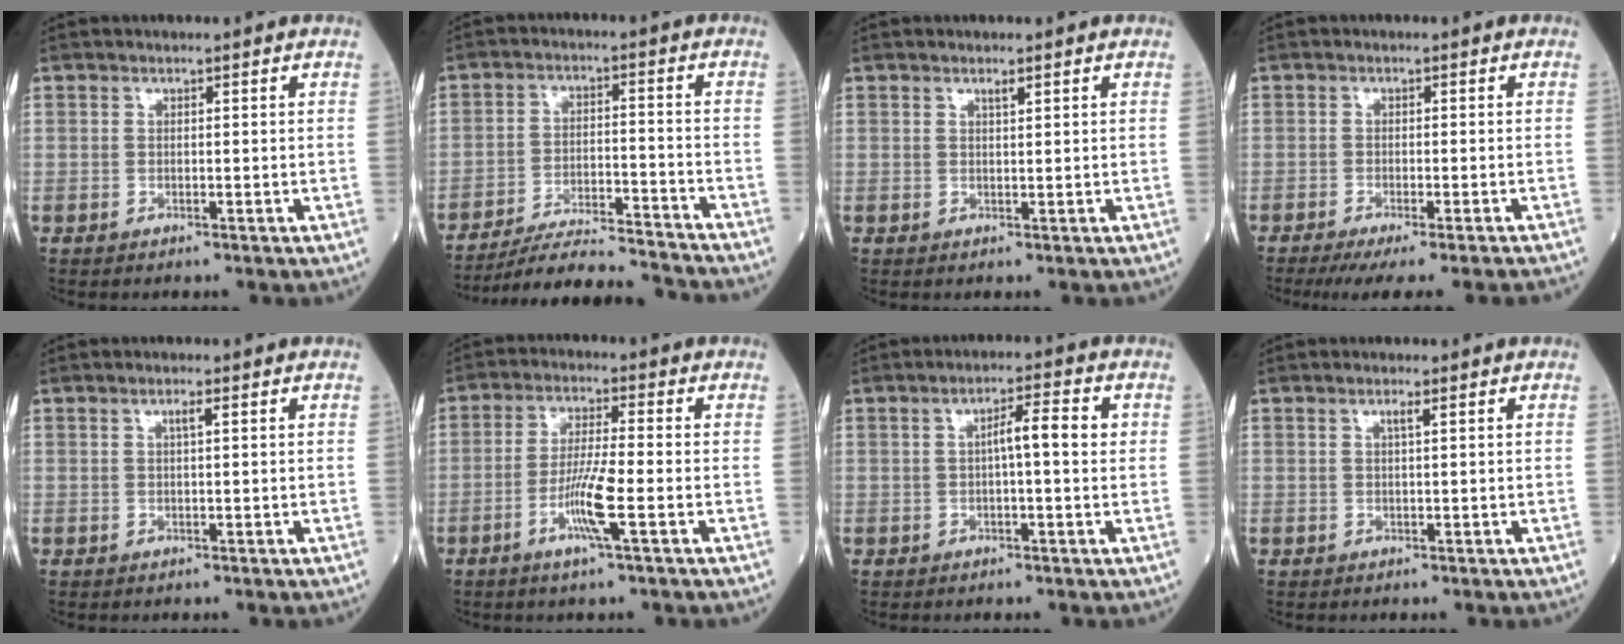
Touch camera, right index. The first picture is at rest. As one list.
[{"total": 14.5, "force": [-13.9, 0.4, 4.2], "torque": [-0.065, -0.004, -0.212]}, {"total": 0.9, "force": [0.6, 0.0, 0.6], "torque": [-0.012, -0.001, 0.010]}, {"total": 12.0, "force": [-10.7, -0.1, 5.2], "torque": [-0.059, -0.025, -0.140]}, {"total": 1.1, "force": [0.4, 0.0, 1.0], "torque": [-0.020, 0.002, 0.007]}, {"total": 7.2, "force": [-2.6, -0.2, 6.7], "torque": [-0.131, -0.008, -0.052]}, {"total": 4.8, "force": [0.6, 0.6, 4.7], "torque": [-0.075, 0.013, 0.005]}, {"total": 1.0, "force": [0.4, -0.1, 0.8], "torque": [-0.018, 0.000, 0.009]}]